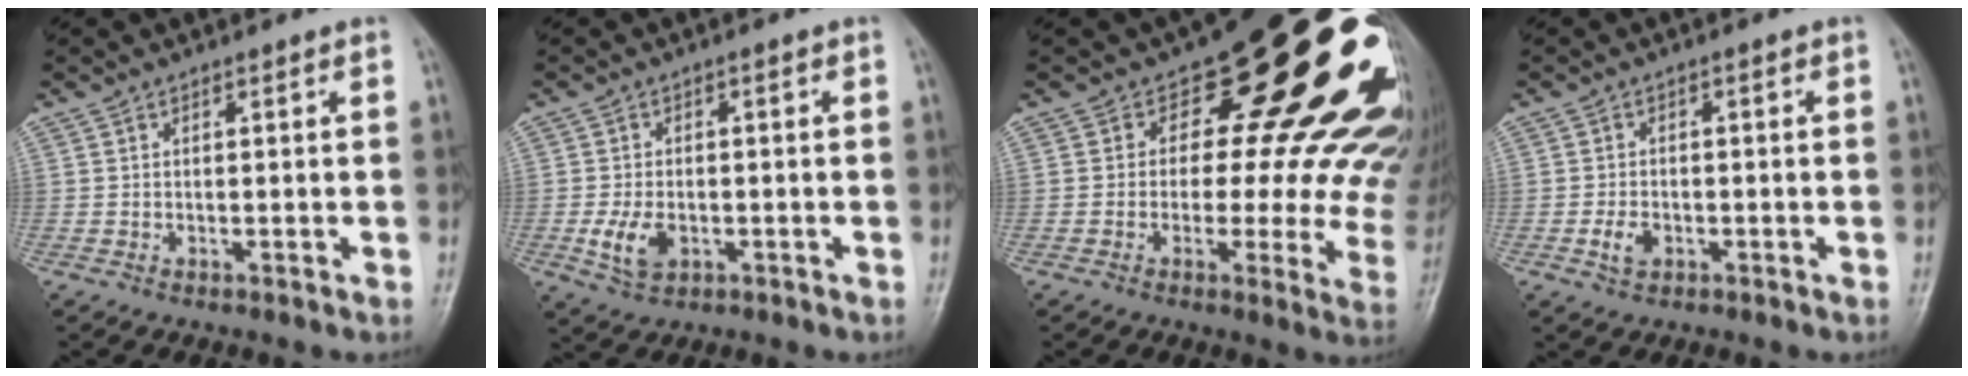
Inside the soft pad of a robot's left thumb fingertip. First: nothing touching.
{"total": 5.5, "force": [-1.5, 3.6, 3.9], "torque": [-0.071, -0.003, -0.025]}
{"total": 22.8, "force": [11.0, 11.3, 16.5], "torque": [-0.147, -0.043, 0.125]}
{"total": 3.9, "force": [-1.0, 3.3, 1.8], "torque": [-0.016, 0.003, -0.011]}